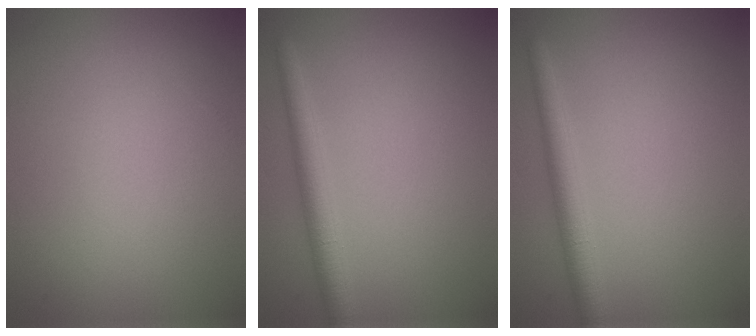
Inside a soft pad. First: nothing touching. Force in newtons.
{"total": 3.0, "press": 3.0, "slide": 0.2}
{"total": 3.0, "press": 3.0, "slide": 0.2}